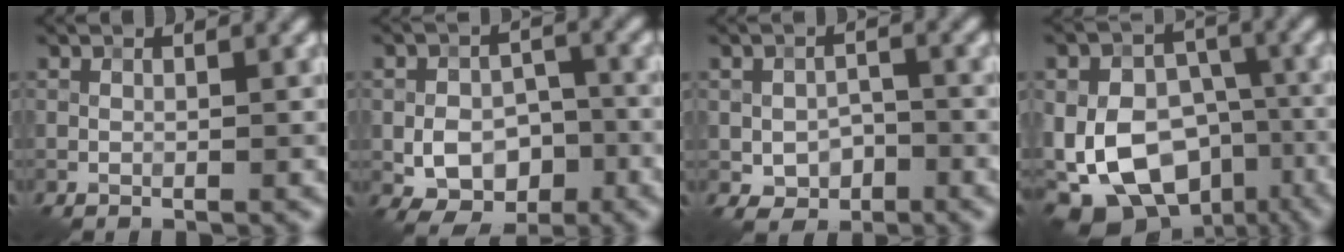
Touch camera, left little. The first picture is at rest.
{"total": 5.5, "force": [-1.8, 3.8, 3.6], "torque": [-0.055, -0.001, -0.033]}
{"total": 3.1, "force": [-1.2, 2.2, 1.9], "torque": [-0.037, -0.003, -0.019]}
{"total": 16.8, "force": [-5.4, 12.1, 10.3], "torque": [-0.195, -0.017, -0.086]}